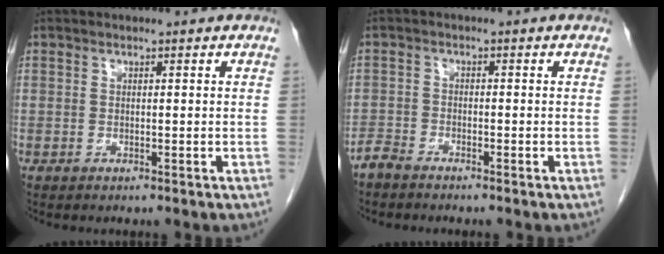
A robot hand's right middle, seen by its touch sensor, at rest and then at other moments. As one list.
[{"total": 2.4, "force": [-2.3, 0.5, 0.6], "torque": [-0.011, -0.003, -0.043]}]